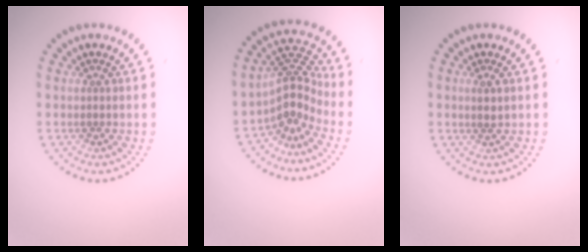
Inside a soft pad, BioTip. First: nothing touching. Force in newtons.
{"total": 3.5, "press": 2.5, "slide": 2.4}
{"total": 0.7, "press": 0.6, "slide": 0.4}